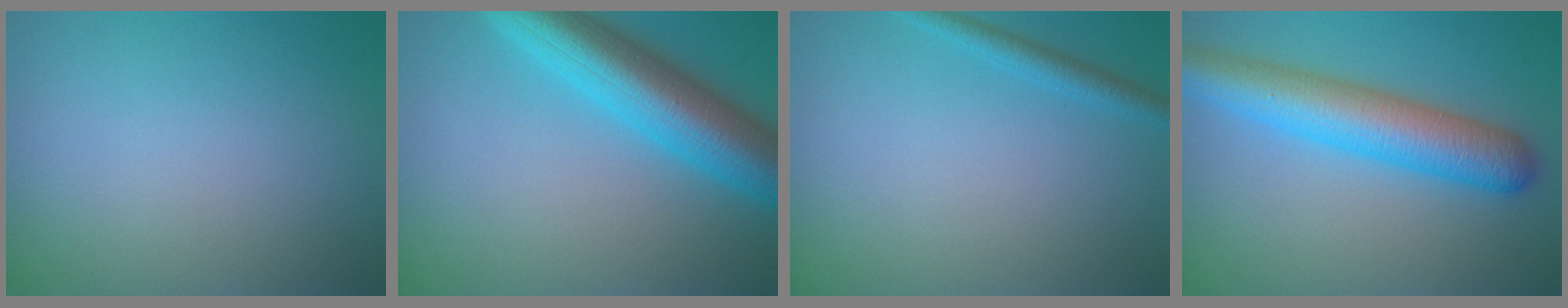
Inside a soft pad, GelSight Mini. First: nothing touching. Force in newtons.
{"total": 9.0, "press": 9.0, "slide": 0.4}
{"total": 2.3, "press": 2.3, "slide": 0.0}
{"total": 7.7, "press": 7.7, "slide": 0.3}